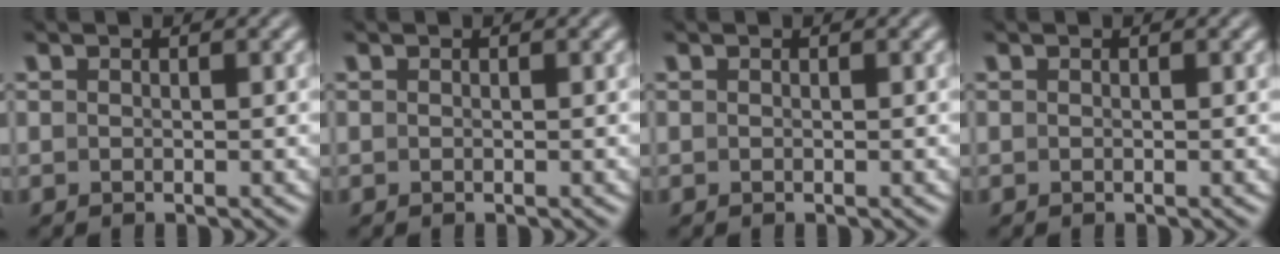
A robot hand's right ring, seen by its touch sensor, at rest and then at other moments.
{"total": 0.0}
{"total": 0.0}
{"total": 0.0}